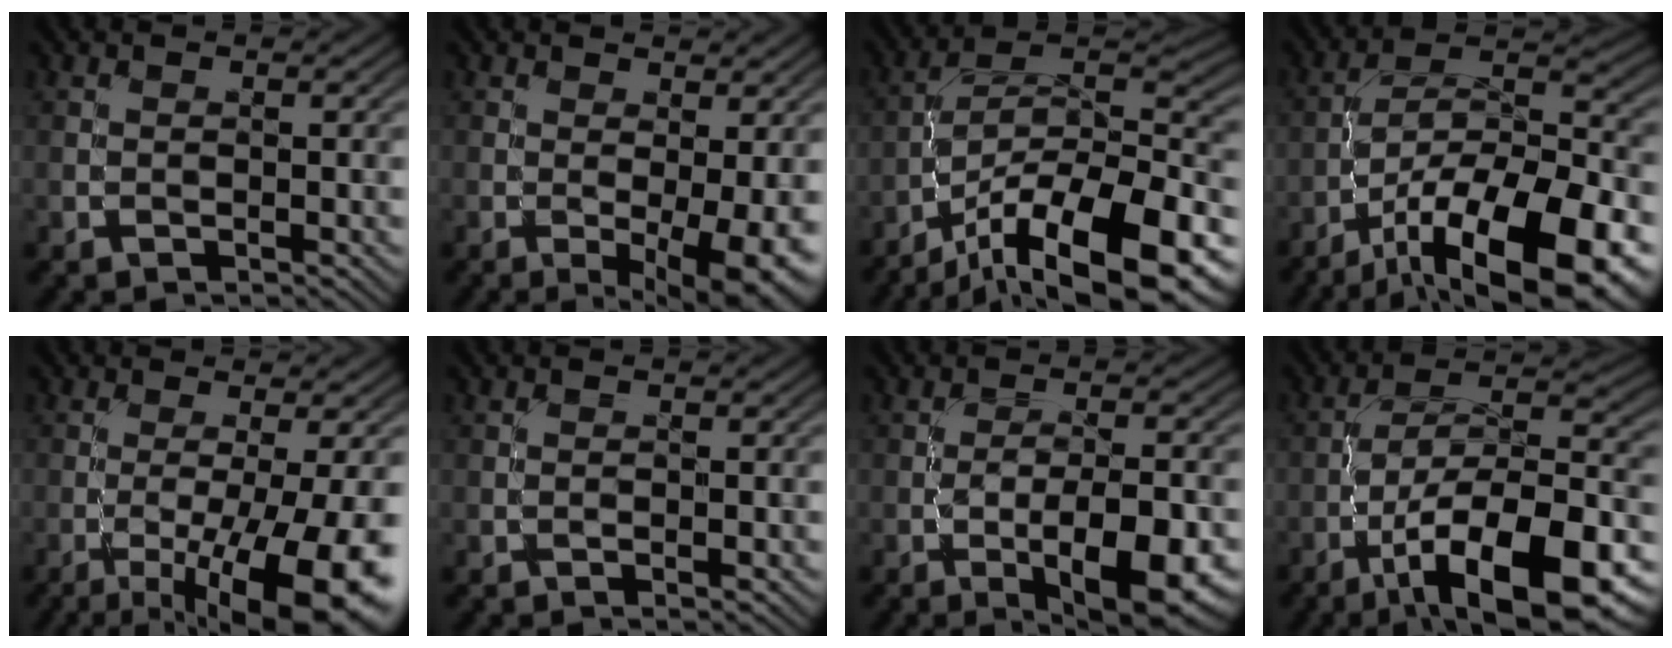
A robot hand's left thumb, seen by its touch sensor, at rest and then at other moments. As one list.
[{"total": 6.7, "force": [-1.6, 1.9, 6.2], "torque": [-0.097, -0.016, -0.015]}, {"total": 18.8, "force": [-11.9, 6.8, 12.8], "torque": [-0.207, -0.026, -0.203]}, {"total": 19.3, "force": [-11.3, 7.0, 14.0], "torque": [-0.211, -0.023, -0.184]}, {"total": 13.2, "force": [-5.4, 3.1, 11.6], "torque": [-0.167, -0.013, -0.075]}, {"total": 1.0, "force": [-0.3, 0.3, 0.9], "torque": [-0.014, 0.002, -0.005]}, {"total": 9.6, "force": [-3.5, 3.2, 8.4], "torque": [-0.128, -0.004, -0.047]}, {"total": 17.2, "force": [-8.5, 6.1, 13.7], "torque": [-0.210, -0.001, -0.145]}]